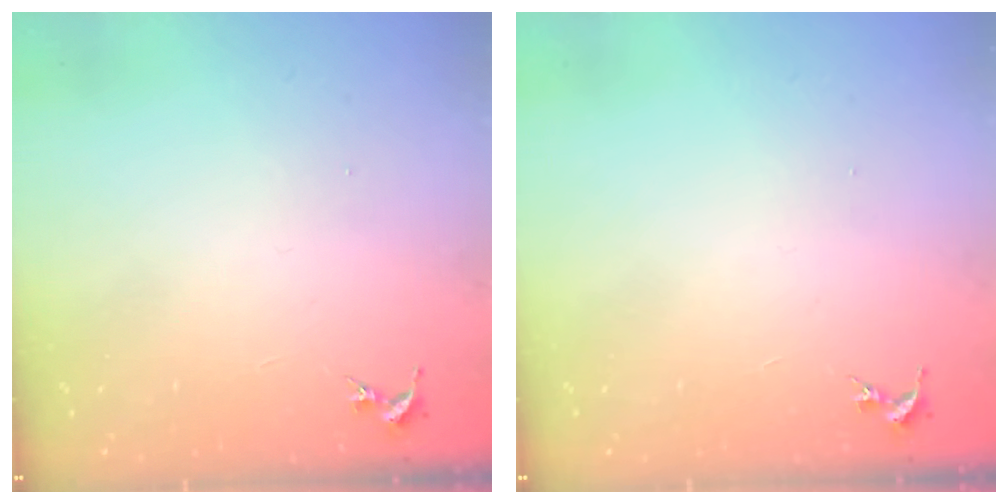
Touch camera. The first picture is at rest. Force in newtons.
{"total": 0.0}